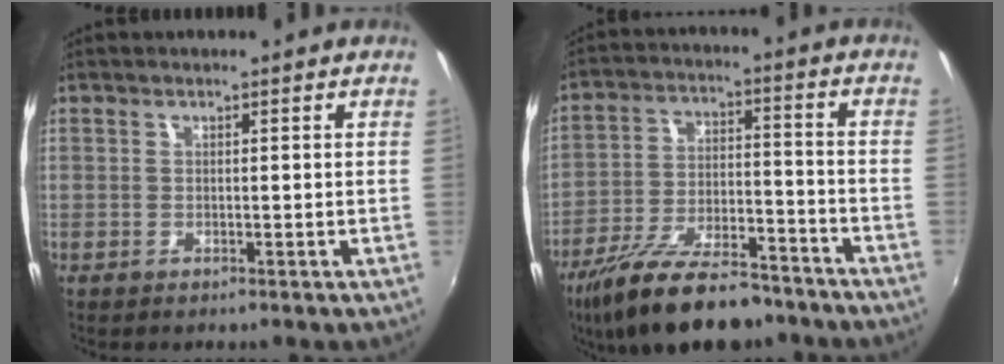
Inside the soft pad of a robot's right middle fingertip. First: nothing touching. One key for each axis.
{"total": 18.7, "fx": -14.6, "fy": 6.1, "fz": 10.1, "tx": -0.194, "ty": -0.024, "tz": -0.234}